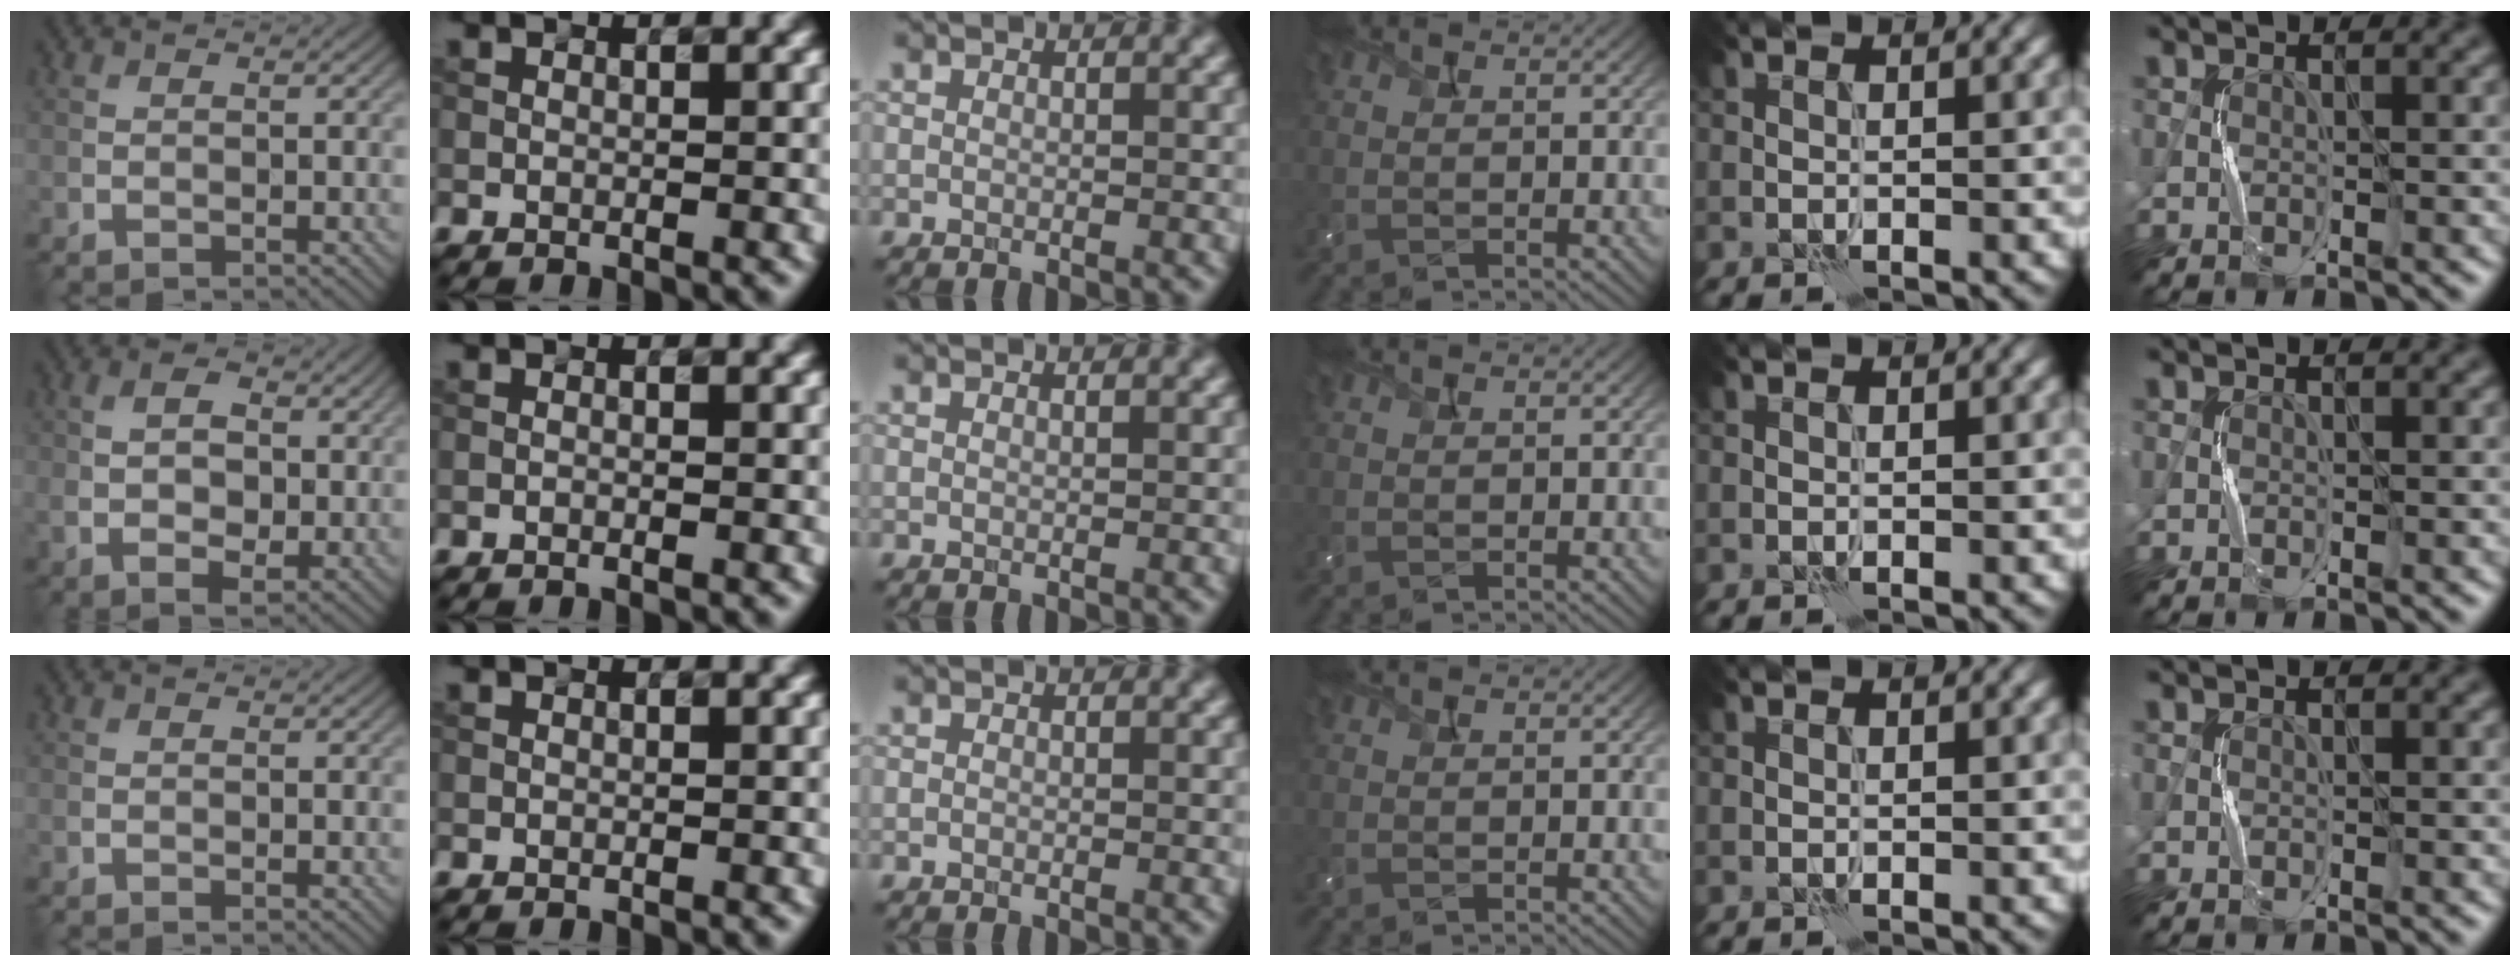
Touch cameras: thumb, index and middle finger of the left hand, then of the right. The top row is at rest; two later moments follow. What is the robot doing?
{"motion": "squeeze", "object": "bubble wrap"}